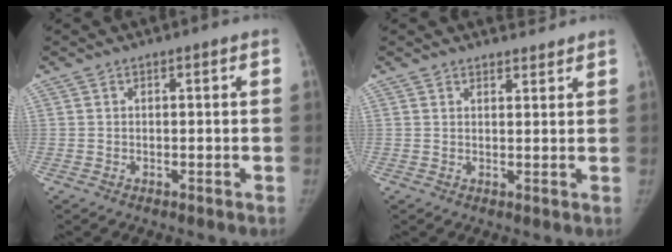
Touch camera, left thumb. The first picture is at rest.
{"total": 2.6, "force": [2.5, 0.8, 0.3], "torque": [0.013, -0.015, 0.032]}